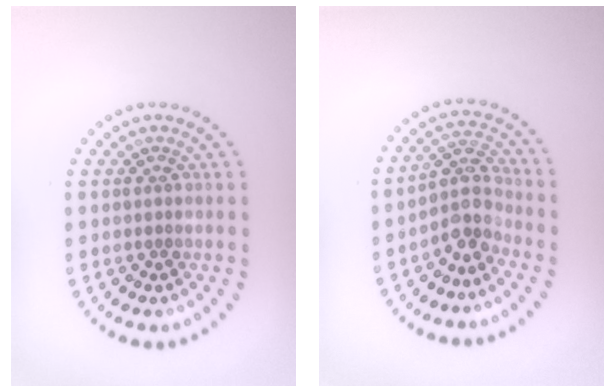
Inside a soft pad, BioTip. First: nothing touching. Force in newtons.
{"total": 3.6, "press": 2.8, "slide": 2.3}